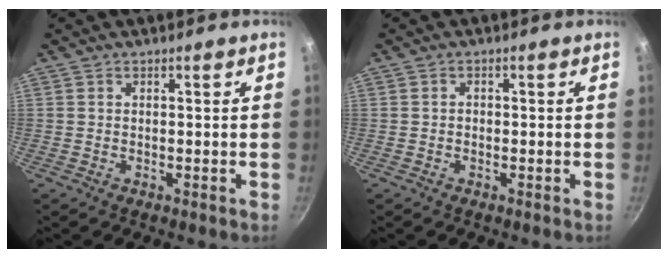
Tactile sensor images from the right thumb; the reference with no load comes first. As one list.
[{"total": 0.8, "force": [-0.2, 0.7, 0.4], "torque": [-0.006, 0.004, -0.004]}]